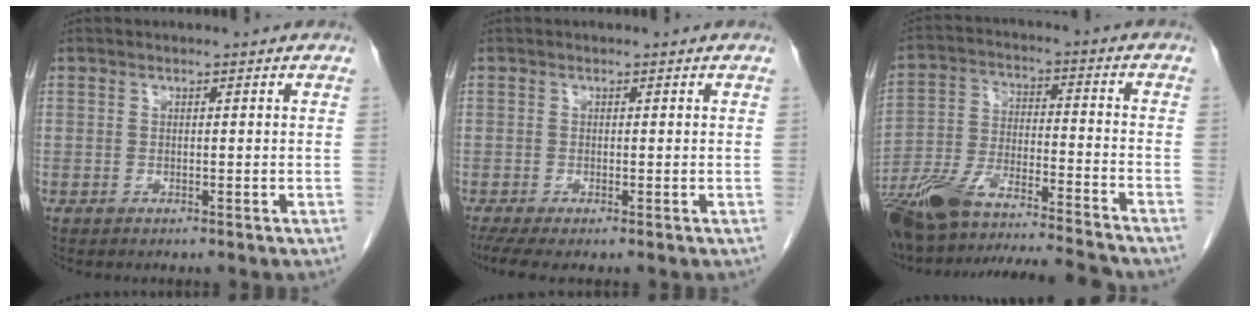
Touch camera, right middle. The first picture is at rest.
{"total": 3.1, "force": [-2.0, 0.6, 2.3], "torque": [-0.047, -0.012, -0.037]}
{"total": 20.5, "force": [-18.0, 1.2, 9.7], "torque": [-0.200, -0.012, -0.302]}